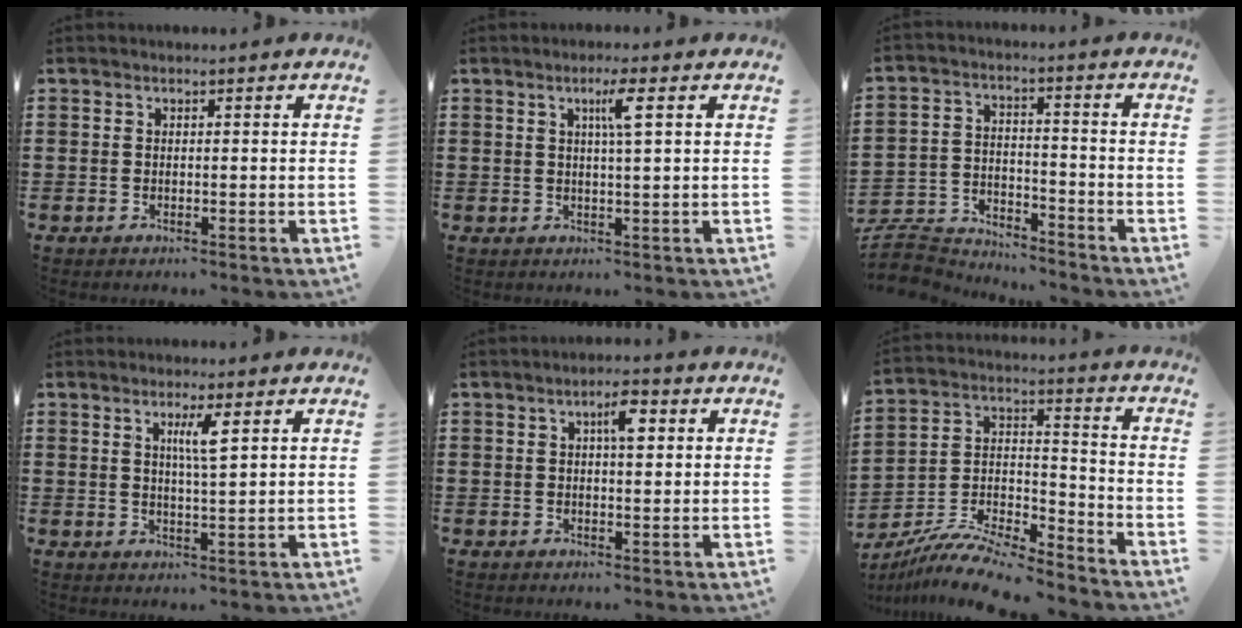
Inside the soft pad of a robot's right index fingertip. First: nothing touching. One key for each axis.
{"total": 3.5, "fx": 1.3, "fy": -0.1, "fz": 3.3, "tx": -0.060, "ty": -0.004, "tz": 0.017}
{"total": 6.6, "fx": -6.4, "fy": 1.6, "fz": 0.4, "tx": -0.023, "ty": 0.012, "tz": -0.134}
{"total": 3.5, "fx": 1.5, "fy": 0.2, "fz": 3.2, "tx": -0.067, "ty": 0.000, "tz": 0.022}
{"total": 3.7, "fx": 1.2, "fy": 1.2, "fz": 3.3, "tx": -0.054, "ty": 0.003, "tz": 0.014}
{"total": 10.1, "fx": -9.7, "fy": 0.9, "fz": 2.9, "tx": -0.059, "ty": 0.014, "tz": -0.194}